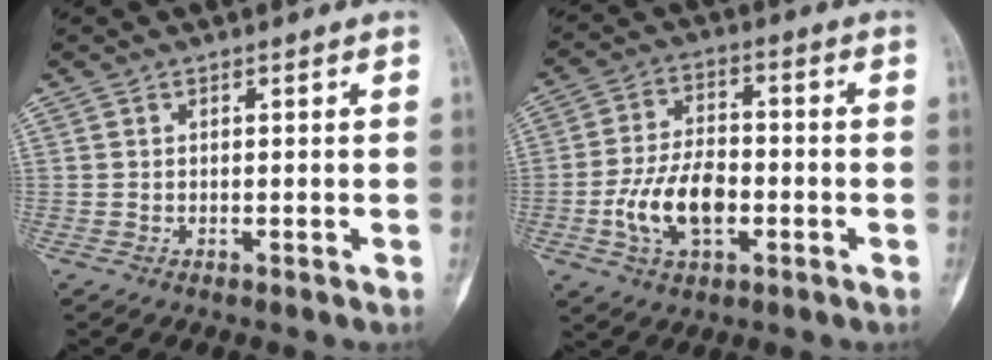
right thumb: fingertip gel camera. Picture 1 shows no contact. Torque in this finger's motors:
{"motor_torque": [0.38, 0.37, 0.19, -0.13, 0.24]}